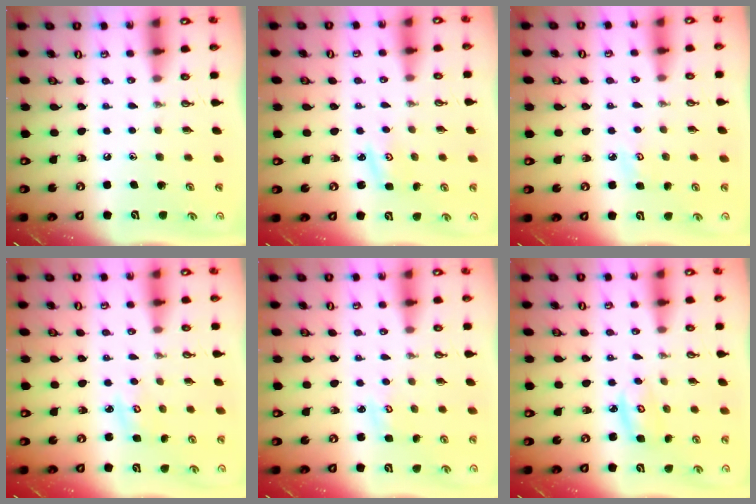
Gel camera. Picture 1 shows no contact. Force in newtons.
{"total": 2.6, "press": 2.6, "slide": 0.4}
{"total": 4.0, "press": 4.0, "slide": 0.4}
{"total": 3.8, "press": 3.8, "slide": 0.4}
{"total": 2.6, "press": 2.6, "slide": 0.3}
{"total": 3.6, "press": 3.6, "slide": 0.3}